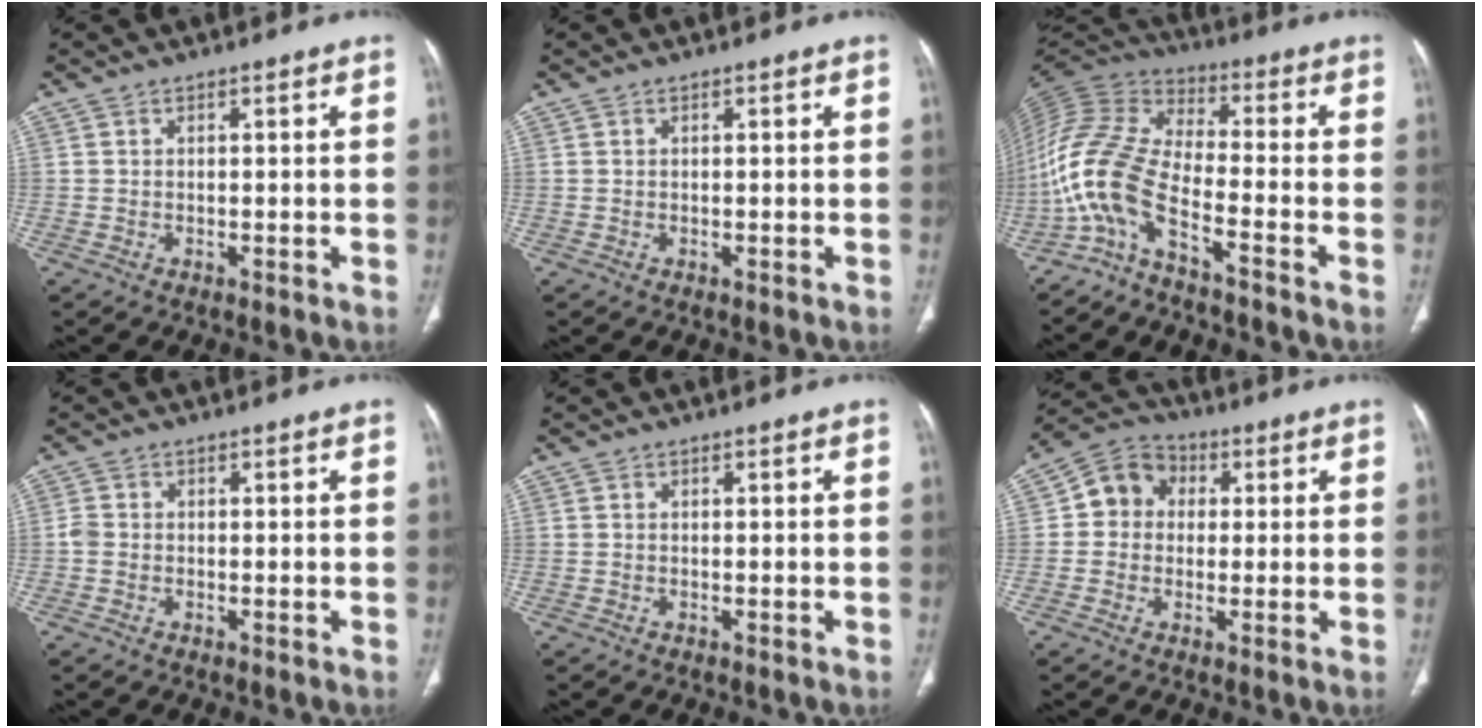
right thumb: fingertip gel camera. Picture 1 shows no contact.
{"total": 0.0}
{"total": 13.0, "force": [-7.3, 4.5, 9.7], "torque": [-0.223, 0.073, -0.152]}
{"total": 1.5, "force": [-0.3, 1.2, 0.8], "torque": [-0.018, 0.002, -0.009]}
{"total": 0.0}
{"total": 8.1, "force": [0.8, 7.2, 3.6], "torque": [-0.039, 0.019, -0.001]}